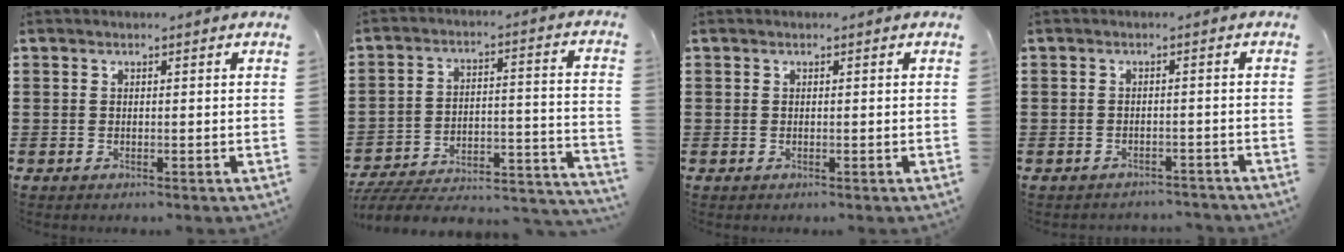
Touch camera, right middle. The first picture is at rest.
{"total": 4.8, "force": [-4.3, 1.0, 1.8], "torque": [-0.037, -0.007, -0.091]}
{"total": 0.0}
{"total": 1.8, "force": [-1.8, 0.3, -0.2], "torque": [-0.003, 0.002, -0.041]}